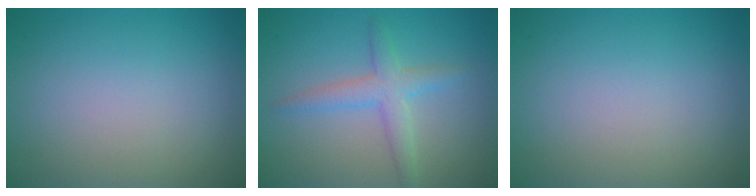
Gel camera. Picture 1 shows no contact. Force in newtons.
{"total": 2.9, "press": 2.9, "slide": 0.1}
{"total": 0.0}